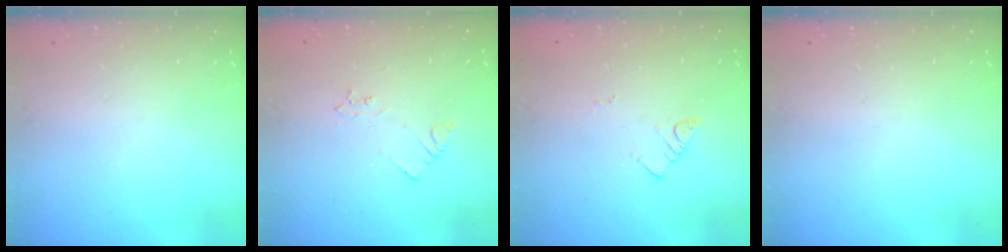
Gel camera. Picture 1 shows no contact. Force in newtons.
{"total": 2.1, "press": 2.1, "slide": 0.3}
{"total": 2.7, "press": 2.7, "slide": 0.6}
{"total": 0.0}